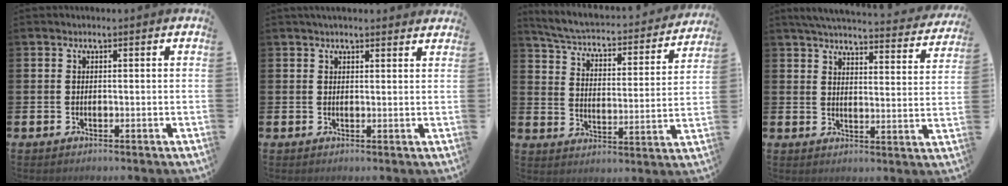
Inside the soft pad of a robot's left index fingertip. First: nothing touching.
{"total": 1.9, "force": [1.9, 0.3, 0.4], "torque": [-0.007, -0.003, 0.033]}
{"total": 4.6, "force": [4.3, 0.8, 1.5], "torque": [-0.052, -0.040, 0.063]}
{"total": 5.1, "force": [5.0, 0.5, 1.1], "torque": [-0.035, -0.039, 0.082]}